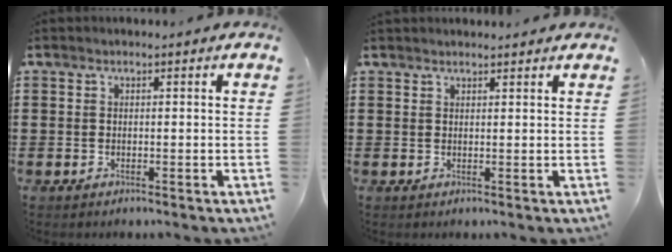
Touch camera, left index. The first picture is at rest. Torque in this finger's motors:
{"motor_torque": [2.14, 0.00, 0.15, 0.07]}